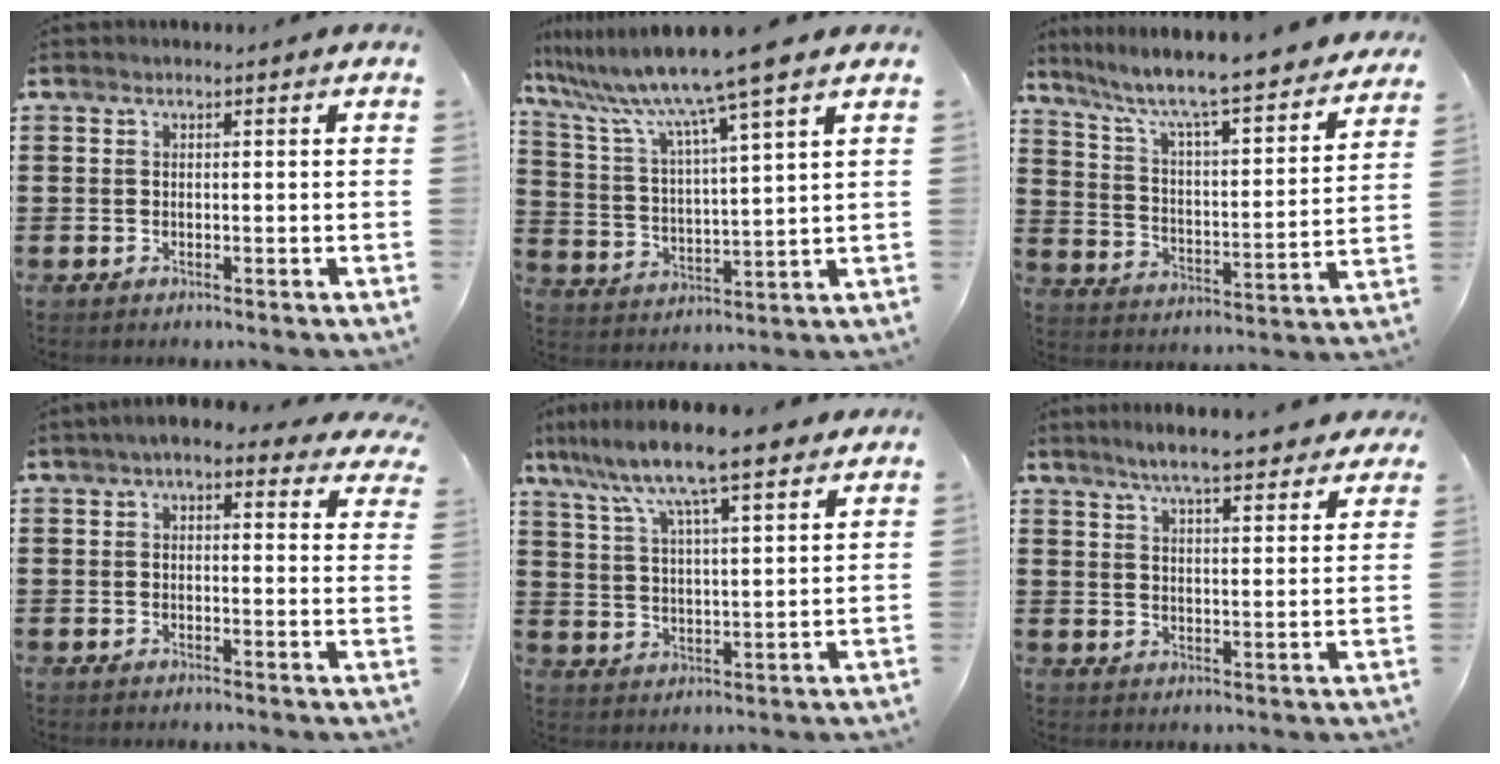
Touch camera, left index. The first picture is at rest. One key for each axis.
{"total": 10.1, "fx": 8.3, "fy": -1.2, "fz": 5.7, "tx": -0.144, "ty": -0.054, "tz": 0.130}
{"total": 6.3, "fx": 5.4, "fy": 0.0, "fz": 3.3, "tx": -0.090, "ty": -0.052, "tz": 0.080}
{"total": 4.7, "fx": 3.6, "fy": 1.3, "fz": 2.7, "tx": -0.063, "ty": -0.002, "tz": 0.064}
{"total": 9.5, "fx": 7.8, "fy": 0.8, "fz": 5.3, "tx": -0.129, "ty": -0.028, "tz": 0.133}
{"total": 6.5, "fx": 5.8, "fy": 0.4, "fz": 2.9, "tx": -0.074, "ty": -0.016, "tz": 0.104}